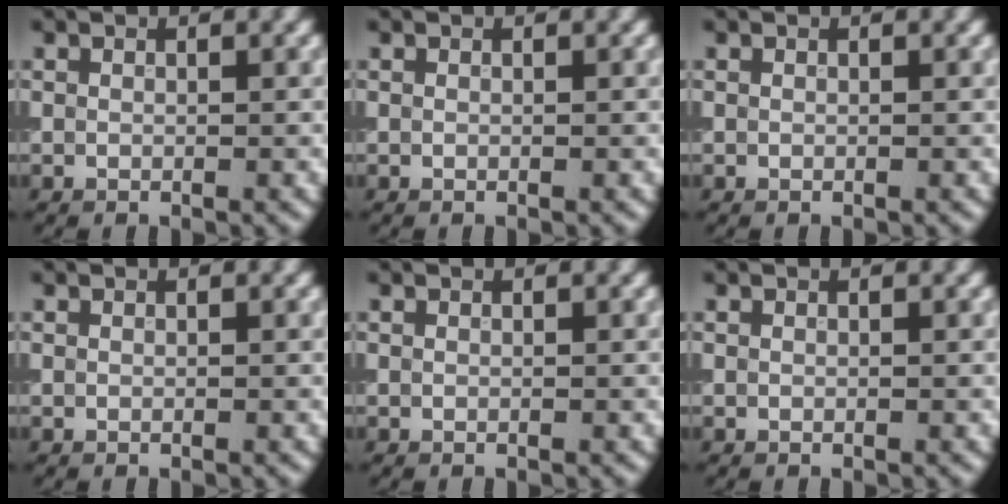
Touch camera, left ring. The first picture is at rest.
{"total": 0.0}
{"total": 0.0}
{"total": 0.0}
{"total": 0.0}
{"total": 0.0}